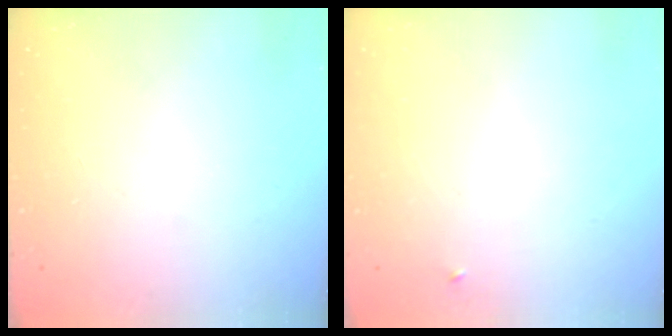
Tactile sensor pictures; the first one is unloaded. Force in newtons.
{"total": 2.3, "press": 2.3, "slide": 0.2}